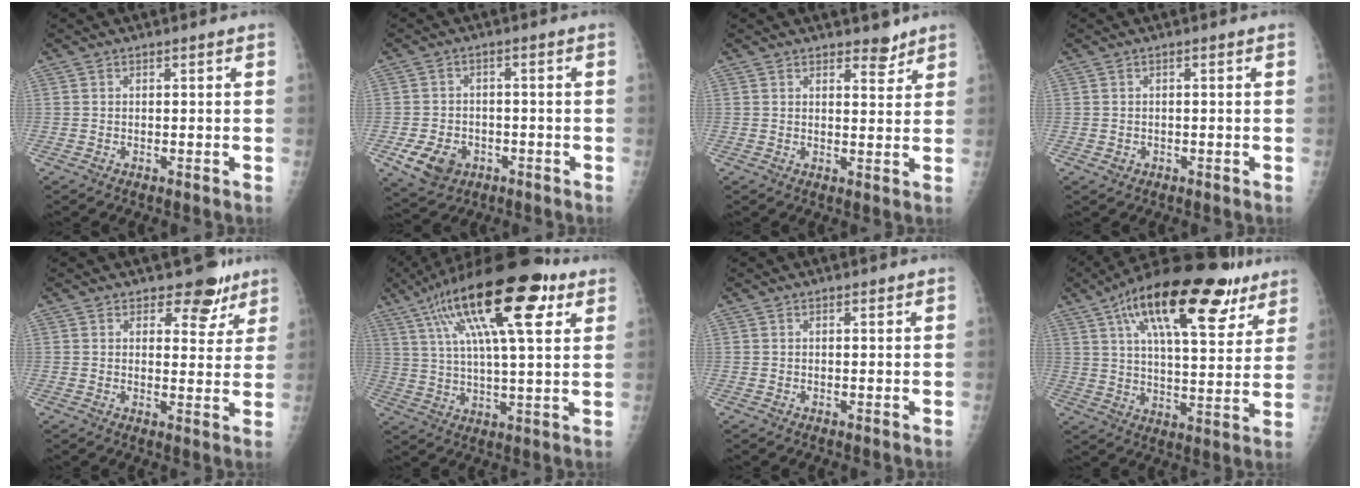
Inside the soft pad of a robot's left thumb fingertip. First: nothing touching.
{"total": 7.4, "force": [-3.1, 5.6, 3.8], "torque": [-0.061, 0.014, -0.041]}
{"total": 3.3, "force": [2.7, 1.4, 1.3], "torque": [-0.001, -0.019, 0.039]}
{"total": 1.0, "force": [-0.2, 0.9, 0.4], "torque": [-0.001, 0.002, -0.001]}
{"total": 6.7, "force": [5.0, 3.8, 2.5], "torque": [0.005, -0.029, 0.061]}
{"total": 23.1, "force": [10.7, 7.0, 19.2], "torque": [-0.312, -0.001, 0.172]}
{"total": 0.6, "force": [0.4, 0.2, 0.3], "torque": [-0.005, -0.002, 0.006]}
{"total": 24.6, "force": [13.6, 9.6, 18.2], "torque": [-0.260, -0.017, 0.211]}